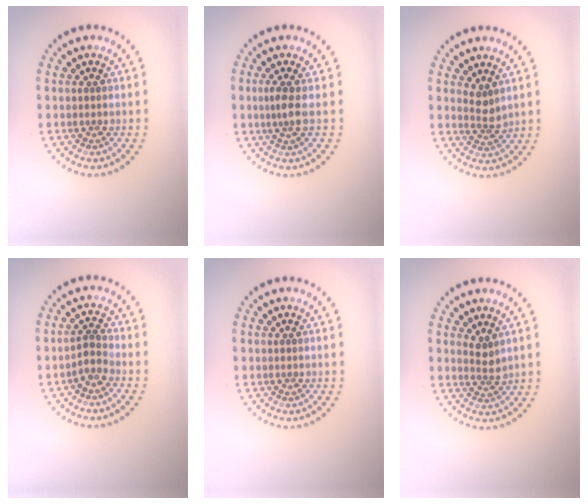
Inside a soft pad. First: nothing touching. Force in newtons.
{"total": 1.8, "press": 1.4, "slide": 1.1}
{"total": 1.8, "press": 1.3, "slide": 1.3}
{"total": 1.8, "press": 1.2, "slide": 1.3}
{"total": 0.0}
{"total": 1.6, "press": 1.1, "slide": 1.1}